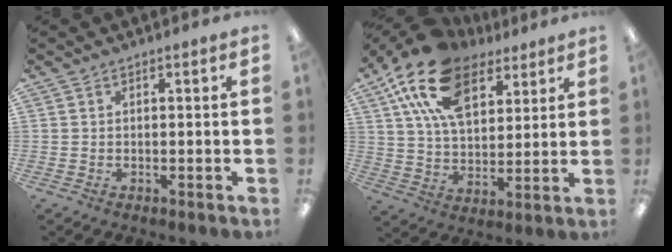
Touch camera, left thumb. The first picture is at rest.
{"total": 19.7, "force": [11.6, 11.1, 11.4], "torque": [-0.215, -0.035, 0.211]}